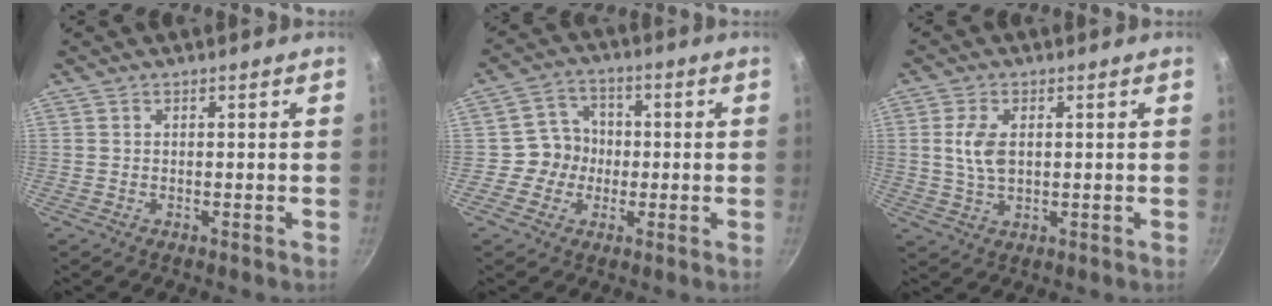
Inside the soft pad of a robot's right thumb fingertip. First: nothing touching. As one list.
[{"total": 6.6, "force": [-0.8, 6.2, 2.0], "torque": [0.008, 0.015, -0.028]}, {"total": 6.2, "force": [1.0, 3.6, 4.9], "torque": [-0.093, -0.001, 0.019]}]